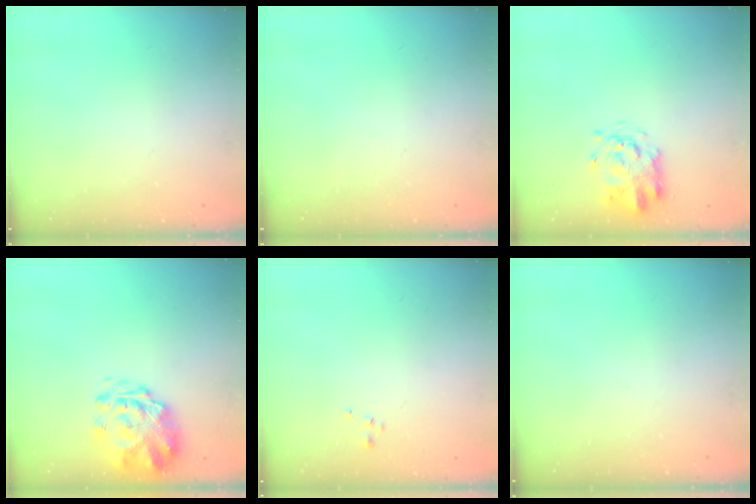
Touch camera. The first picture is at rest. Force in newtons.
{"total": 0.0}
{"total": 3.6, "press": 3.4, "slide": 0.9}
{"total": 3.0, "press": 2.5, "slide": 1.7}
{"total": 2.4, "press": 2.3, "slide": 0.6}
{"total": 0.0}